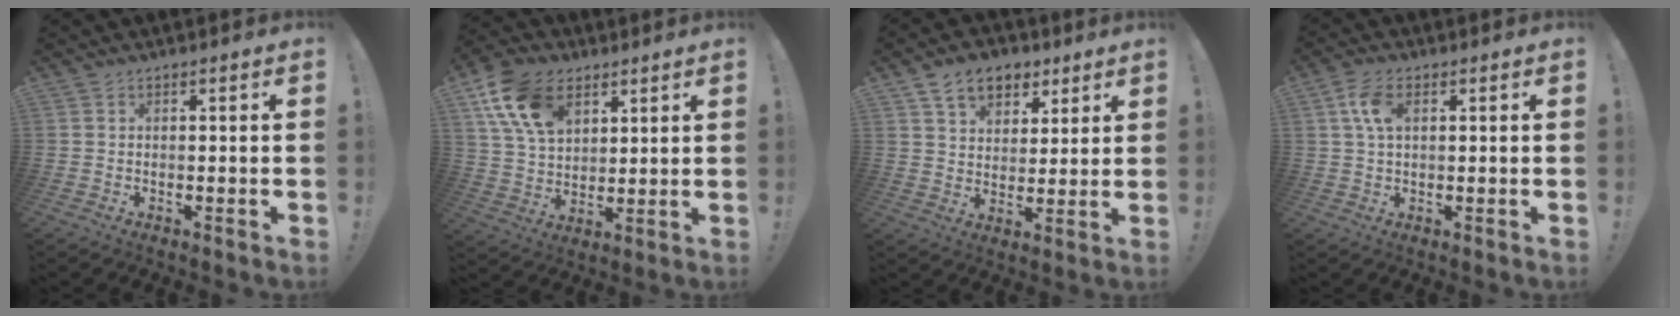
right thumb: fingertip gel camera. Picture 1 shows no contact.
{"total": 15.6, "force": [7.9, 10.4, 8.6], "torque": [-0.146, -0.024, 0.154]}
{"total": 10.9, "force": [6.2, 7.6, 4.7], "torque": [-0.062, -0.029, 0.118]}
{"total": 6.6, "force": [1.9, 3.8, 5.1], "torque": [-0.098, 0.004, 0.034]}